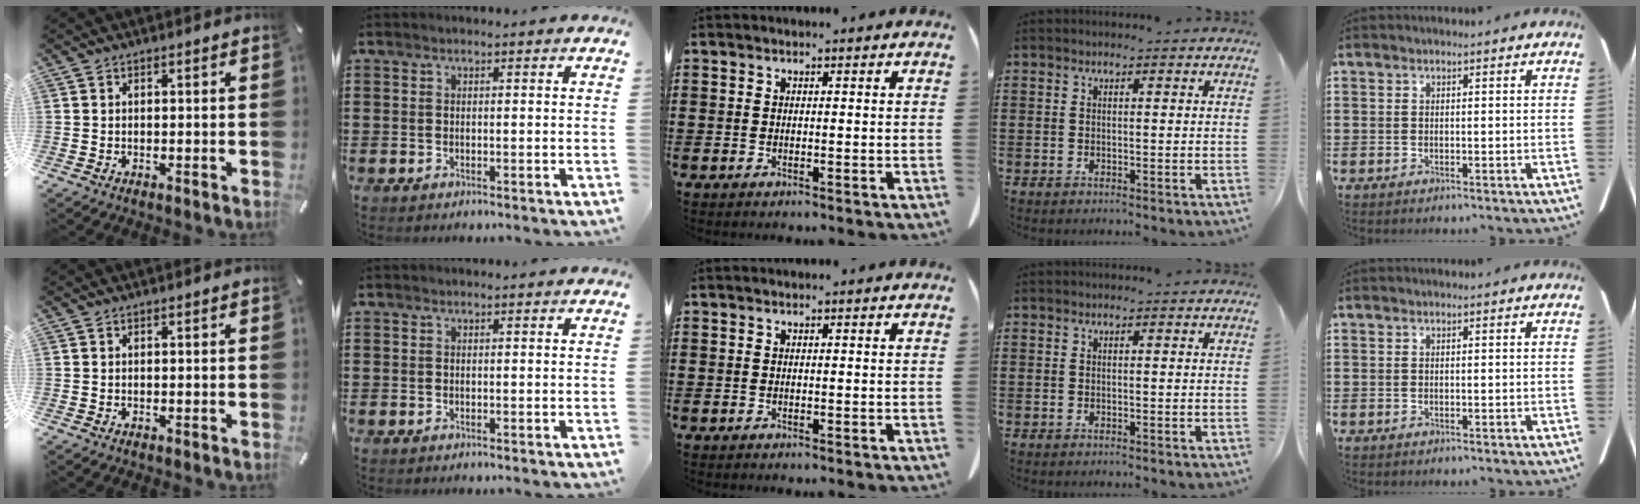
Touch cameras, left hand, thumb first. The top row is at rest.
{}